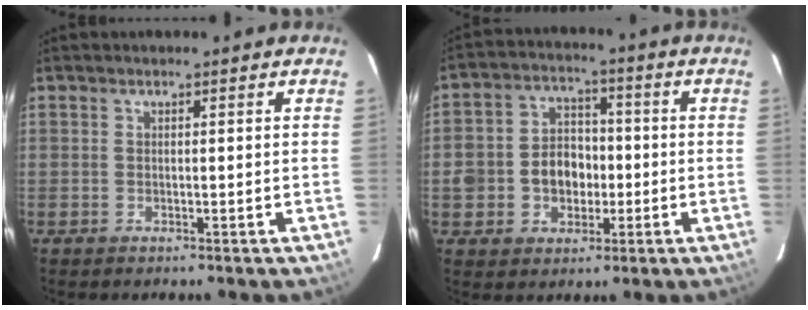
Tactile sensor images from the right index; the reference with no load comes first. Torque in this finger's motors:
{"motor_torque": [0.30, 0.06, 0.52, 0.05]}